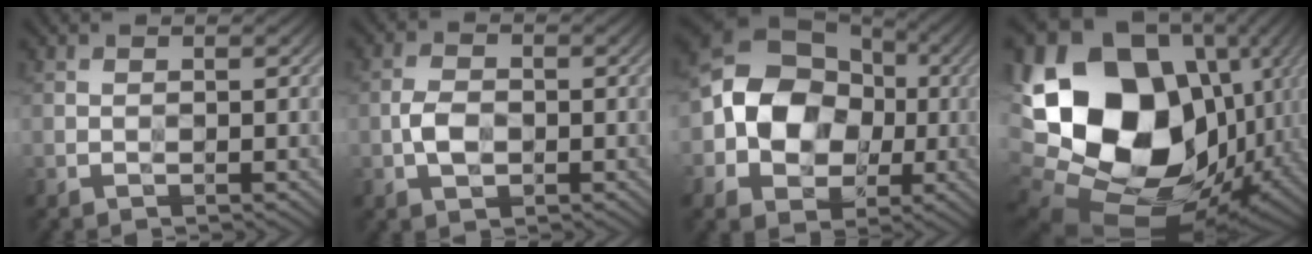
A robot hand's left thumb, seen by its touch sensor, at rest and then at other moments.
{"total": 3.4, "force": [-0.7, 2.2, 2.5], "torque": [-0.055, 0.001, -0.017]}
{"total": 11.7, "force": [-0.7, 9.4, 7.0], "torque": [-0.134, 0.005, -0.032]}
{"total": 23.7, "force": [0.4, 18.3, 15.1], "torque": [-0.353, -0.054, 0.052]}